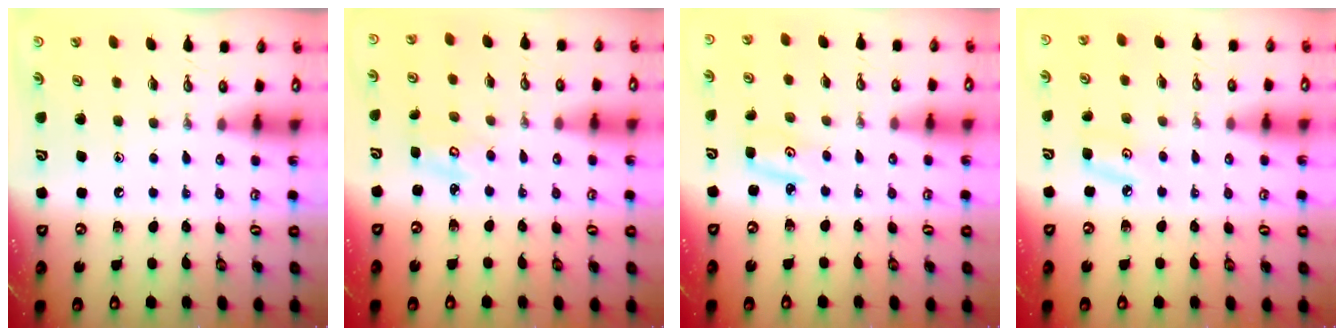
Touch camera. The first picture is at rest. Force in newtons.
{"total": 2.9, "press": 2.9, "slide": 0.3}
{"total": 2.9, "press": 2.9, "slide": 0.2}
{"total": 5.1, "press": 5.0, "slide": 0.7}